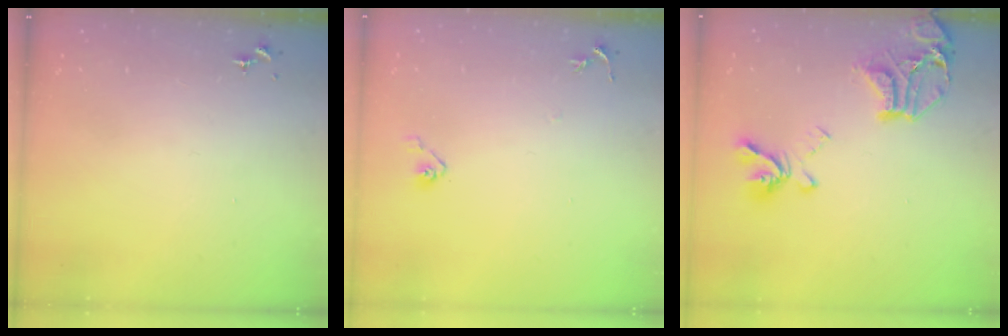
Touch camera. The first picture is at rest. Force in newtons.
{"total": 4.5, "press": 4.4, "slide": 0.8}
{"total": 19.6, "press": 19.5, "slide": 2.1}